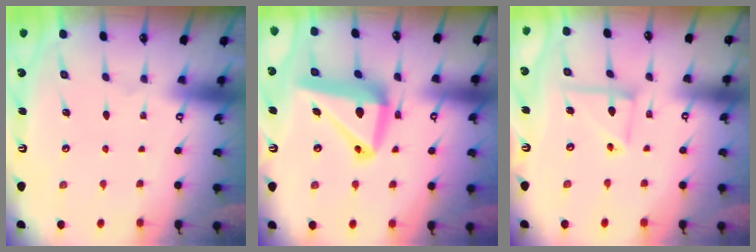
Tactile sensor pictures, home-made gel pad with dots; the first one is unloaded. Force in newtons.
{"total": 16.6, "press": 16.4, "slide": 2.1}
{"total": 8.3, "press": 8.3, "slide": 0.7}